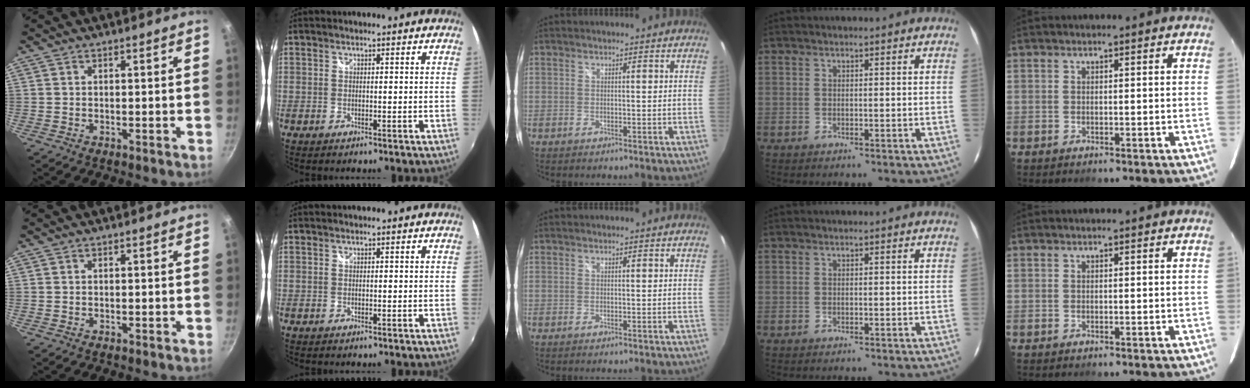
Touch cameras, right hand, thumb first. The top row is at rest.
{}